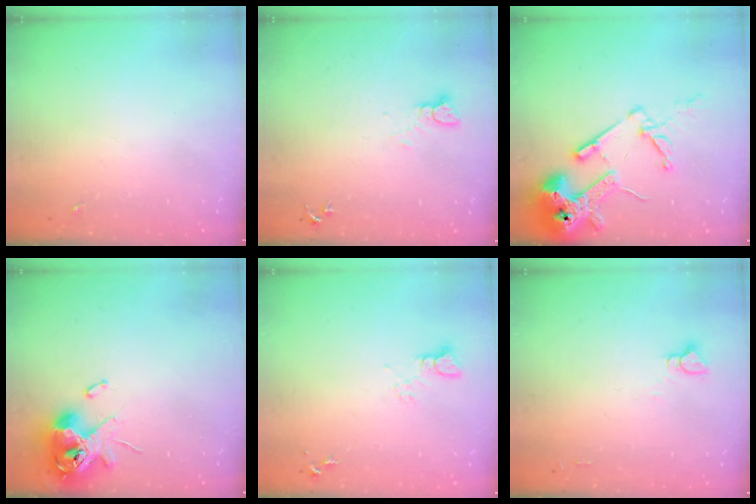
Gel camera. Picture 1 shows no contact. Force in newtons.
{"total": 2.6, "press": 2.6, "slide": 0.1}
{"total": 17.2, "press": 17.1, "slide": 2.1}
{"total": 12.2, "press": 12.0, "slide": 2.0}
{"total": 4.0, "press": 3.9, "slide": 0.3}
{"total": 3.3, "press": 3.3, "slide": 0.2}